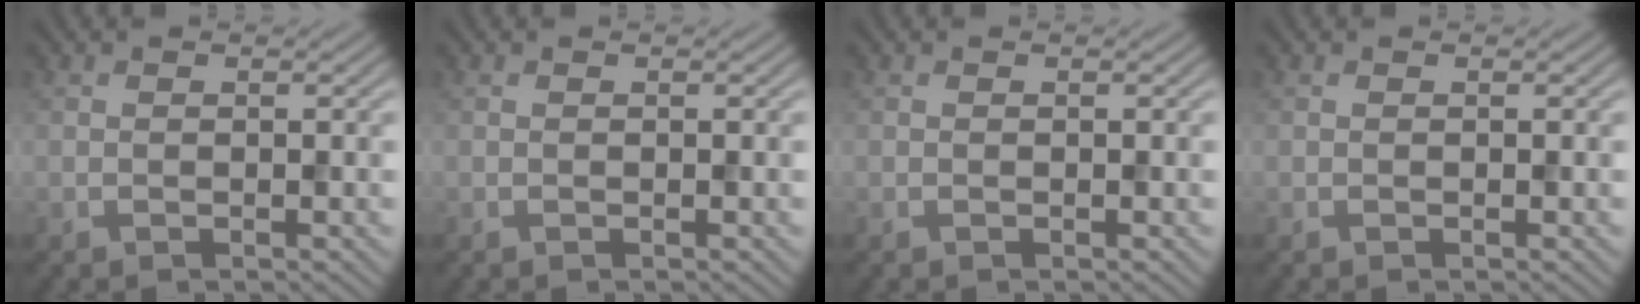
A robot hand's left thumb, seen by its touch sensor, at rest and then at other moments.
{"total": 0.0}
{"total": 0.0}
{"total": 0.0}